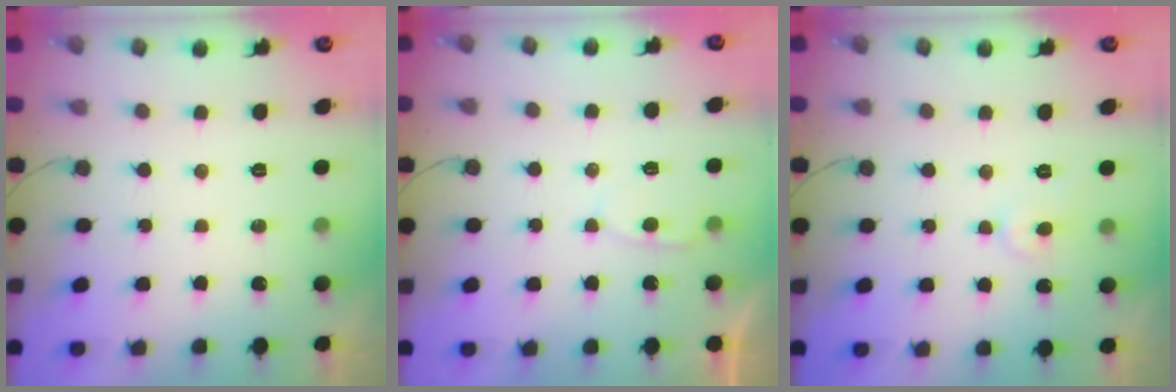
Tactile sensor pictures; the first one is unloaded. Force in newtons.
{"total": 2.7, "press": 2.7, "slide": 0.4}
{"total": 4.8, "press": 4.8, "slide": 0.4}